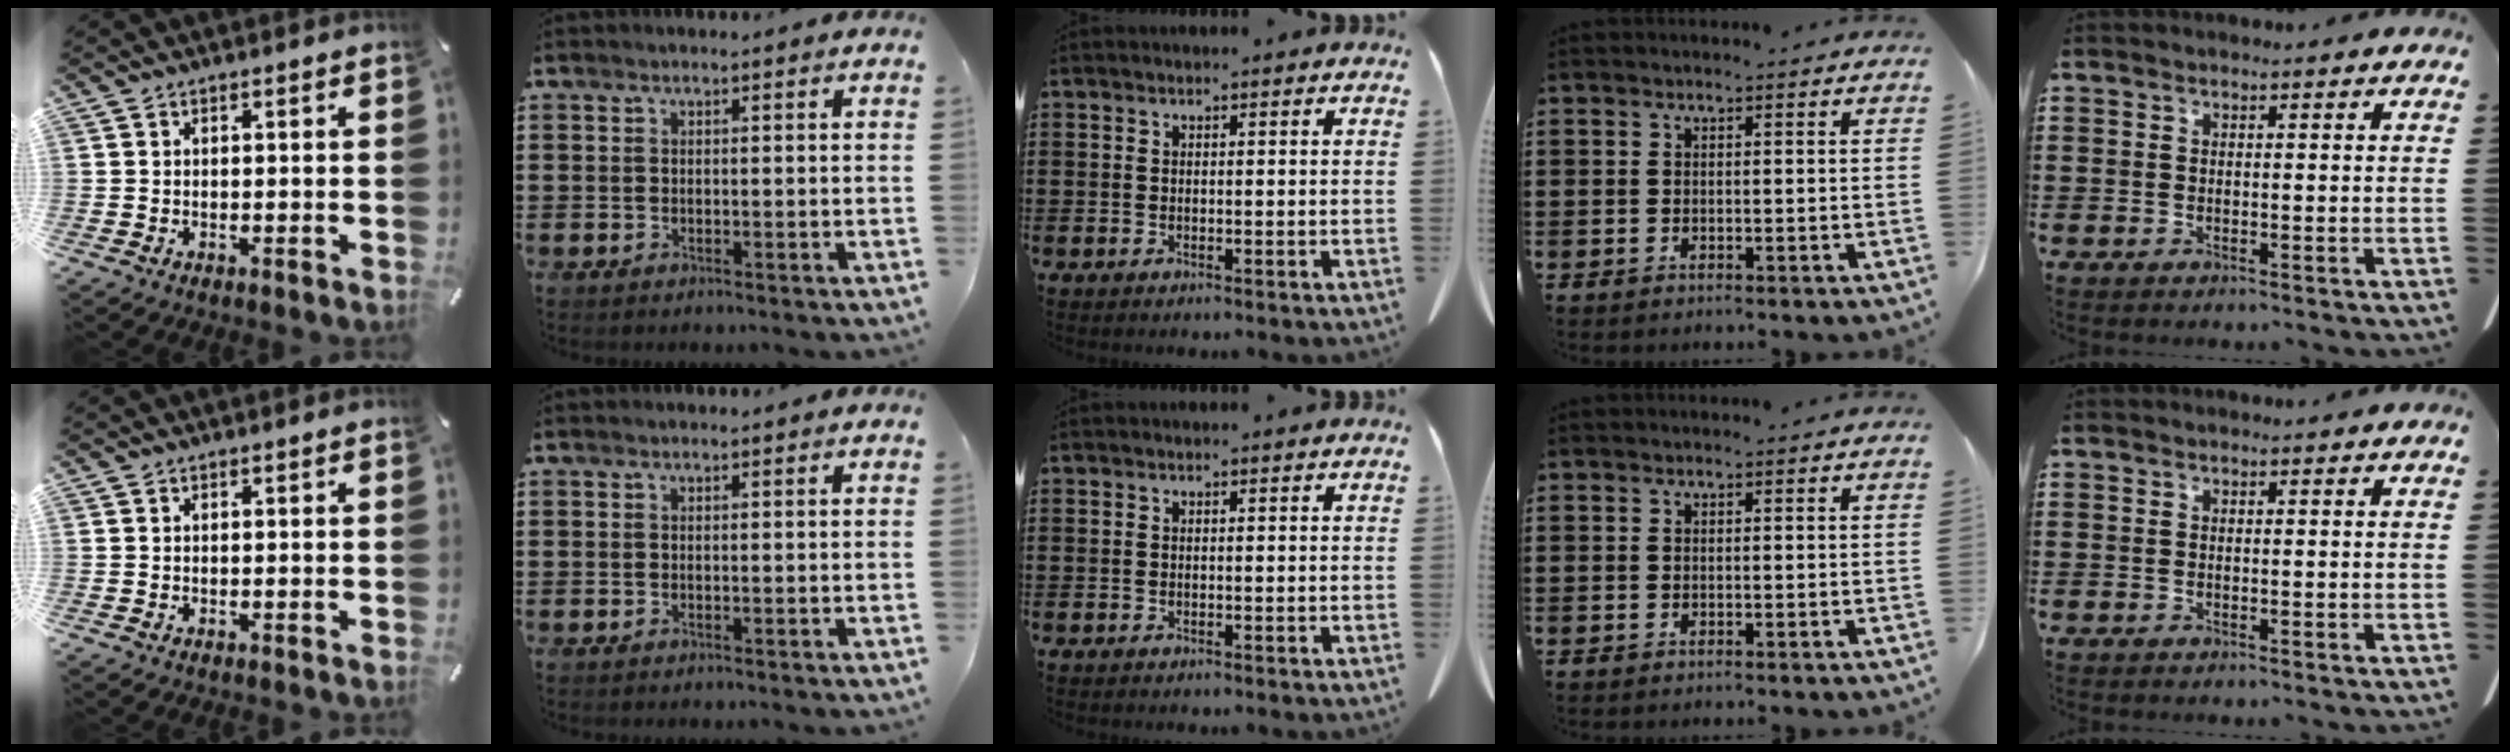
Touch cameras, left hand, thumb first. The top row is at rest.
{}